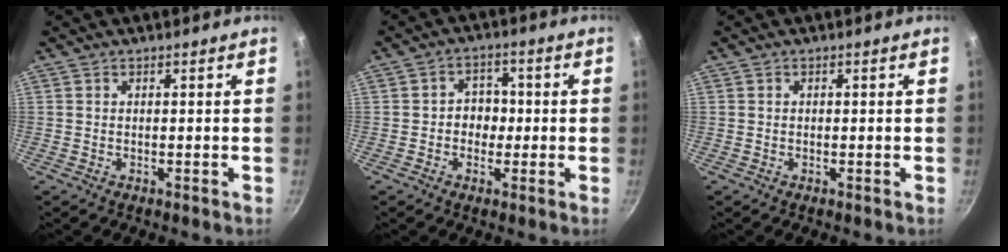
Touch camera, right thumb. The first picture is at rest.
{"total": 4.9, "force": [-0.5, 4.2, 2.4], "torque": [0.002, 0.010, -0.012]}
{"total": 0.0}